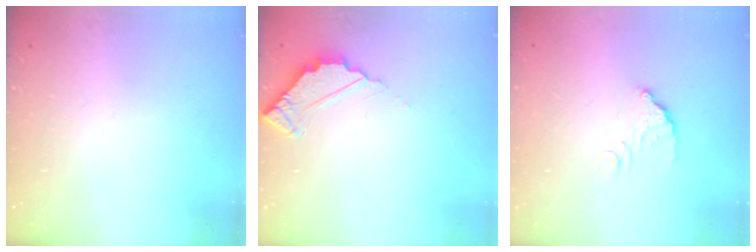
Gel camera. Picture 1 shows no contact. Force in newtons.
{"total": 4.2, "press": 4.2, "slide": 0.4}
{"total": 7.3, "press": 7.3, "slide": 0.4}